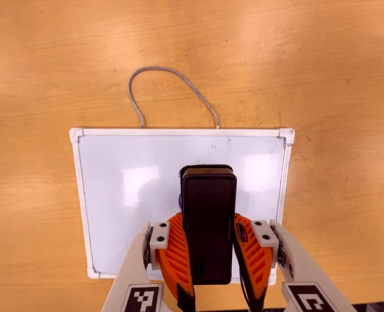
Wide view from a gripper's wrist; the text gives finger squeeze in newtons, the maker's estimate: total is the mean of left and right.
{"total": 10.3, "left": 8.5, "right": 12.1}